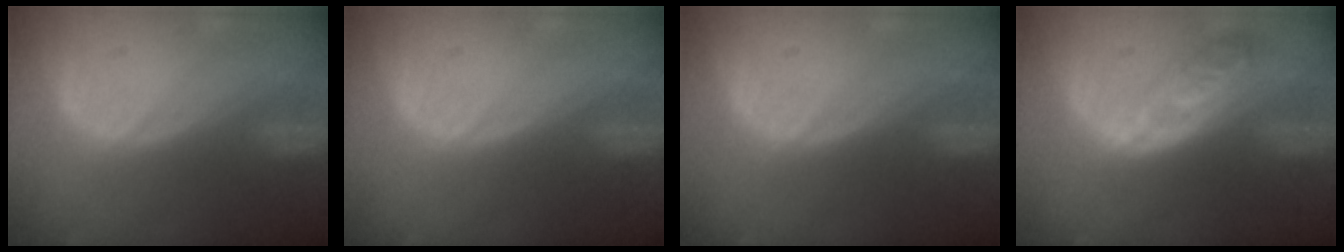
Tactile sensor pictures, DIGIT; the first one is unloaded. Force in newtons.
{"total": 0.0}
{"total": 0.0}
{"total": 5.8, "press": 5.3, "slide": 2.3}